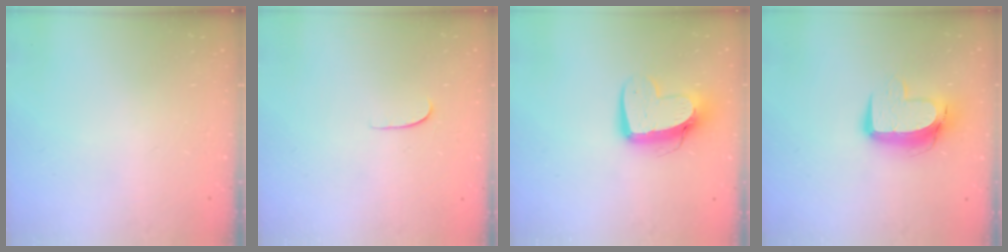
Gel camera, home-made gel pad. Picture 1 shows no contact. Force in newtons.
{"total": 4.3, "press": 4.3, "slide": 0.2}
{"total": 12.2, "press": 12.1, "slide": 1.3}
{"total": 11.0, "press": 10.9, "slide": 1.1}